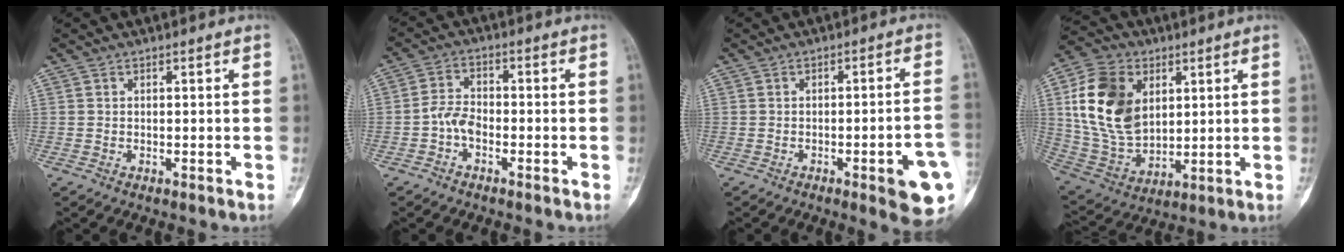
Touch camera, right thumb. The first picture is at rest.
{"total": 4.3, "force": [-1.8, 2.7, 2.9], "torque": [-0.052, 0.020, -0.040]}
{"total": 11.0, "force": [-3.7, 2.1, 10.2], "torque": [-0.117, 0.011, -0.041]}
{"total": 18.2, "force": [4.7, 12.5, 12.3], "torque": [-0.216, -0.011, 0.098]}